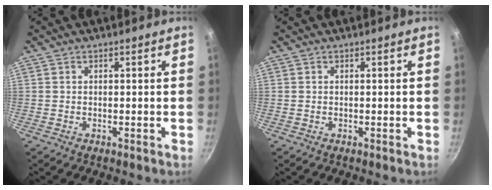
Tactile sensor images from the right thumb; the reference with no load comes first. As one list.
[{"total": 0.0}]